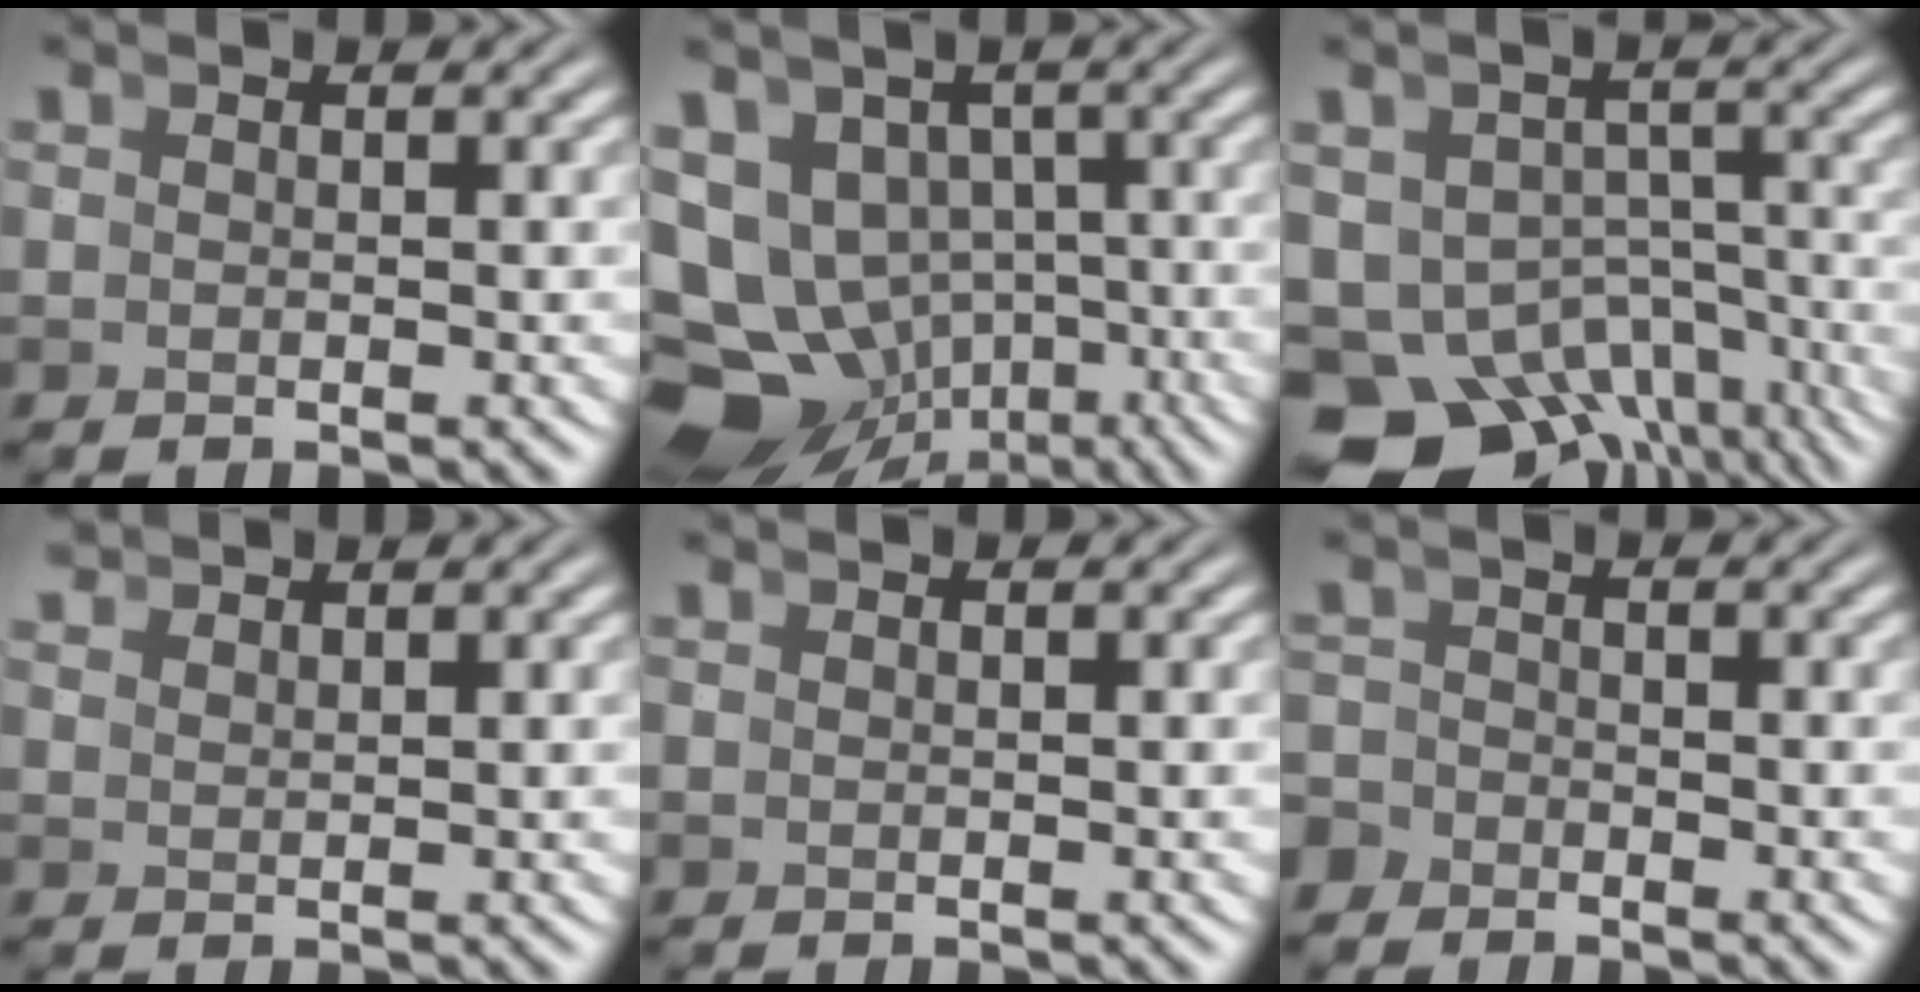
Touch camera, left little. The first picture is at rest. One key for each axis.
{"total": 16.1, "fx": -4.9, "fy": 13.1, "fz": 8.0, "tx": -0.157, "ty": -0.085, "tz": -0.060}
{"total": 16.2, "fx": -8.8, "fy": 11.5, "fz": 7.2, "tx": -0.135, "ty": -0.082, "tz": -0.117}
{"total": 2.2, "fx": 2.0, "fy": -1.0, "fz": -0.2, "tx": 0.018, "ty": 0.004, "tz": 0.043}
{"total": 0.0}
{"total": 2.1, "fx": -2.0, "fy": 0.5, "fz": -0.4, "tx": 0.015, "ty": -0.013, "tz": -0.034}